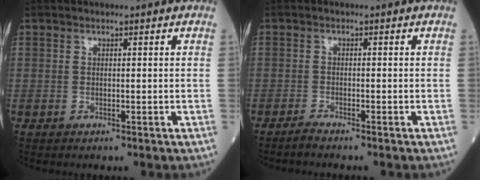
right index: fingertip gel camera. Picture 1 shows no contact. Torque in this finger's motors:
{"motor_torque": [-0.10, -0.05, 0.09, -0.01]}